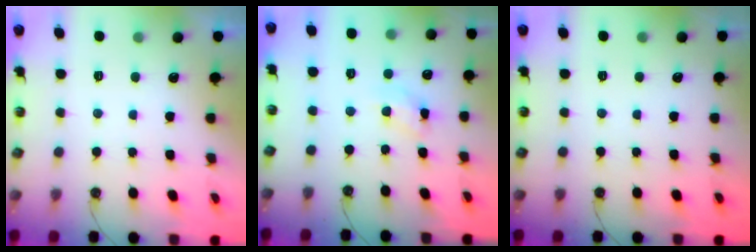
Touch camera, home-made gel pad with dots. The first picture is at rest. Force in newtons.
{"total": 7.5, "press": 7.4, "slide": 0.5}
{"total": 0.0}